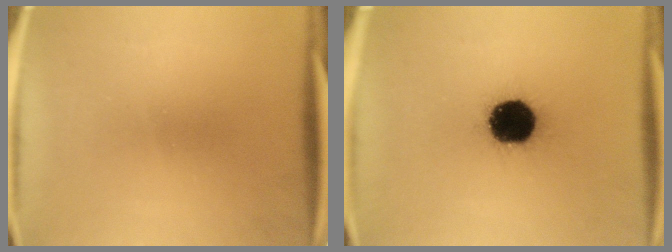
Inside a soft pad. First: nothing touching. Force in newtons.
{"total": 18.7}